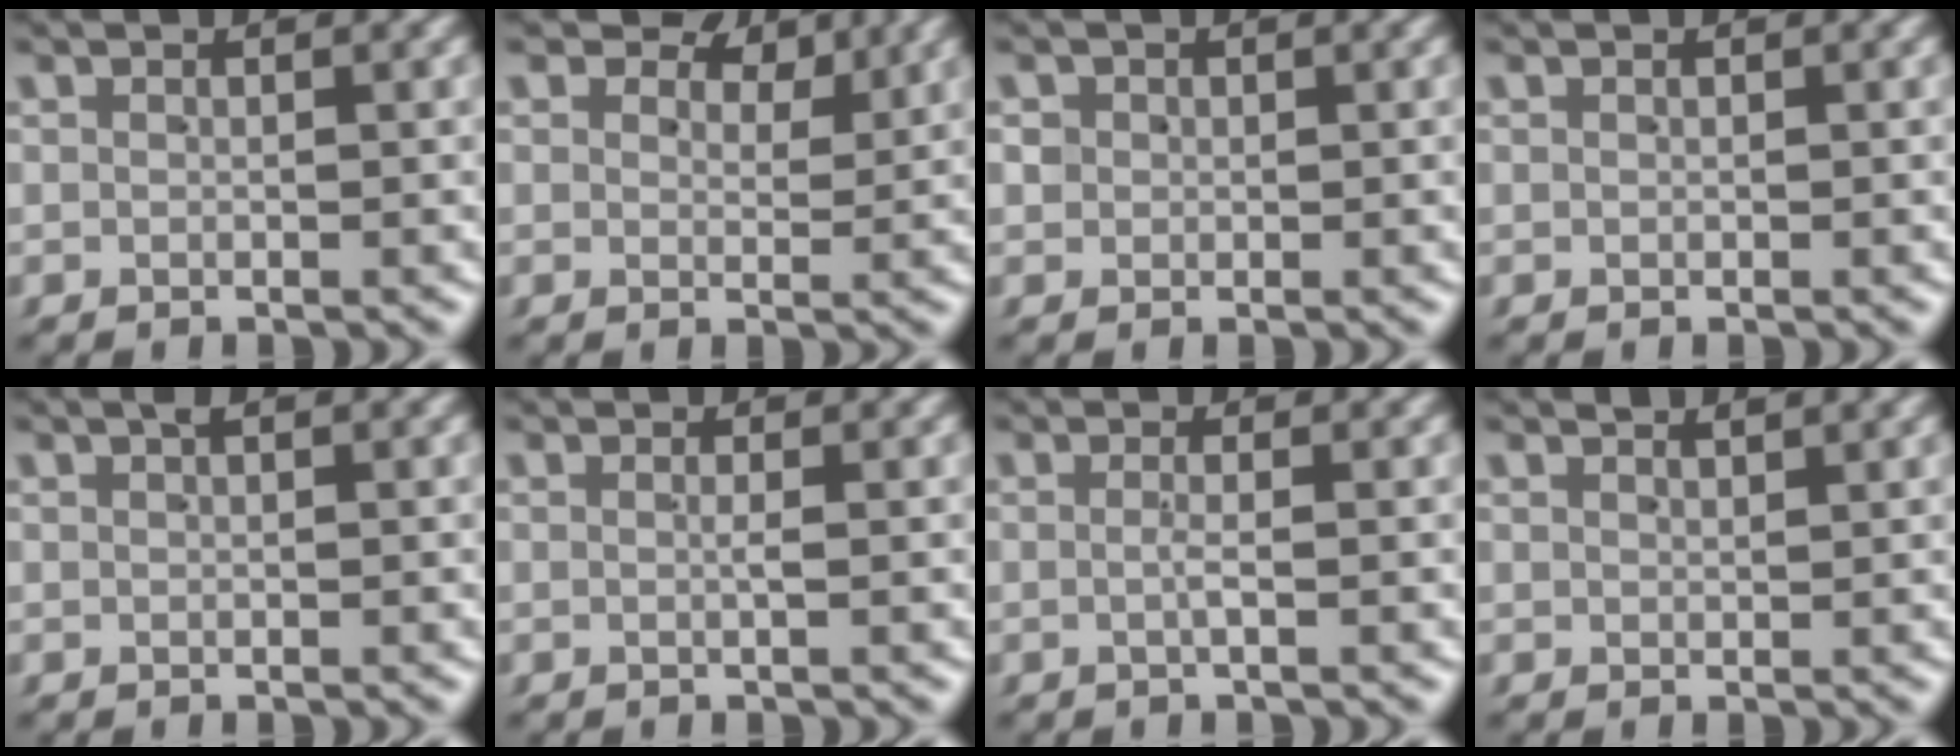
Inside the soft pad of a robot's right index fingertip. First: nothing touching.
{"total": 3.9, "force": [2.4, 2.4, 1.9], "torque": [-0.016, -0.004, 0.036]}
{"total": 1.4, "force": [0.4, 1.3, 0.3], "torque": [-0.006, -0.002, 0.011]}
{"total": 0.0}
{"total": 0.7, "force": [0.4, 0.1, 0.6], "torque": [-0.007, 0.003, 0.007]}
{"total": 0.6, "force": [-0.2, -0.1, 0.6], "torque": [-0.010, -0.004, -0.003]}
{"total": 1.1, "force": [-0.6, -0.3, 0.8], "torque": [-0.019, -0.004, -0.010]}
{"total": 1.1, "force": [1.1, 0.0, -0.1], "torque": [0.010, -0.002, 0.024]}